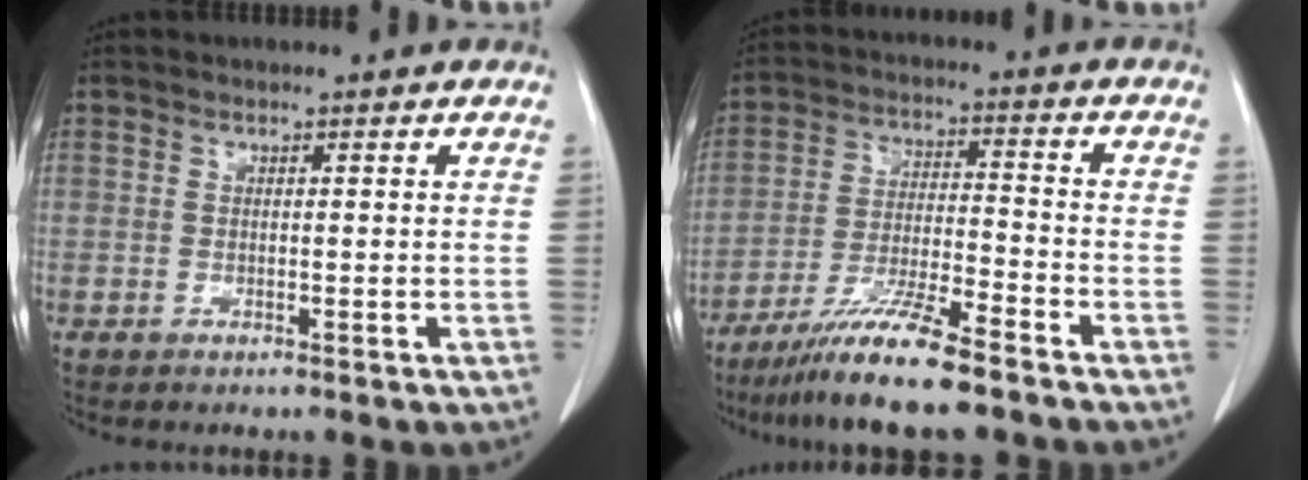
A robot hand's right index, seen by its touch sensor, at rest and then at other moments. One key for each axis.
{"total": 10.9, "fx": -8.4, "fy": 0.2, "fz": 7.0, "tx": -0.130, "ty": -0.029, "tz": -0.153}